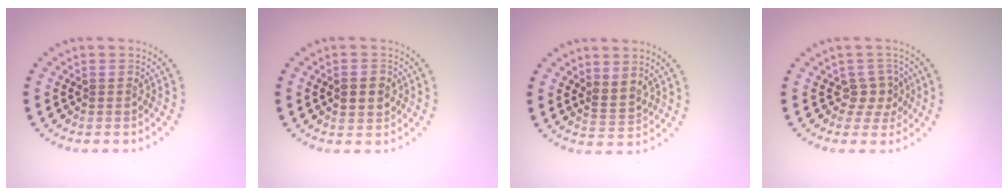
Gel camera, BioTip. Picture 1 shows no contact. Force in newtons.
{"total": 2.1, "press": 2.1, "slide": 0.1}
{"total": 2.0, "press": 1.5, "slide": 1.3}
{"total": 2.0, "press": 1.6, "slide": 1.3}